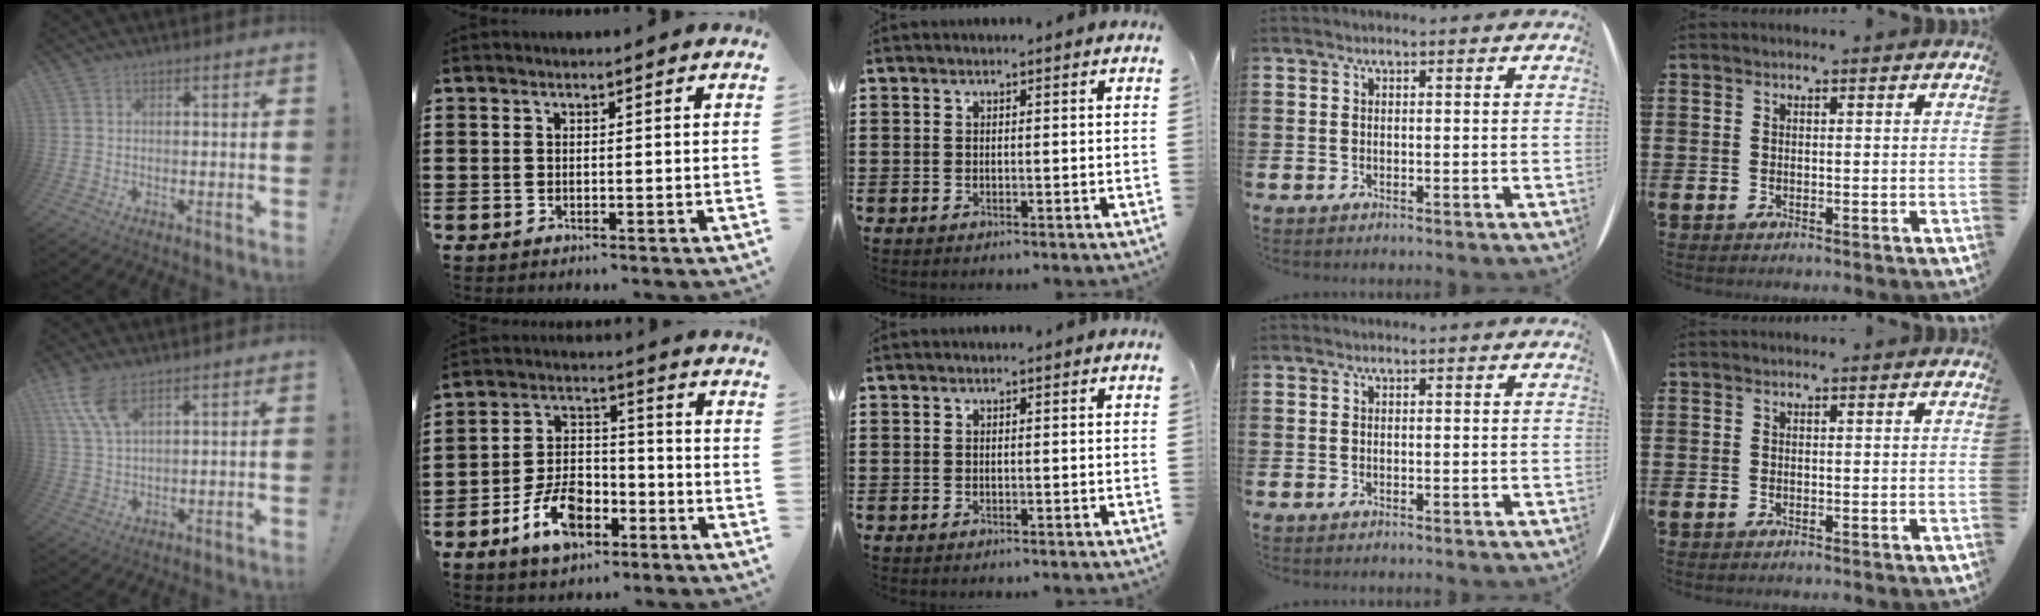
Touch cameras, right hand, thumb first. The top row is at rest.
{"thumb": {"total": 8.9, "force": [5.6, 3.1, 6.2], "torque": [-0.134, -0.019, 0.106]}, "index": {"total": 8.6, "force": [-4.6, 5.0, 5.2], "torque": [-0.117, 0.015, -0.089]}}